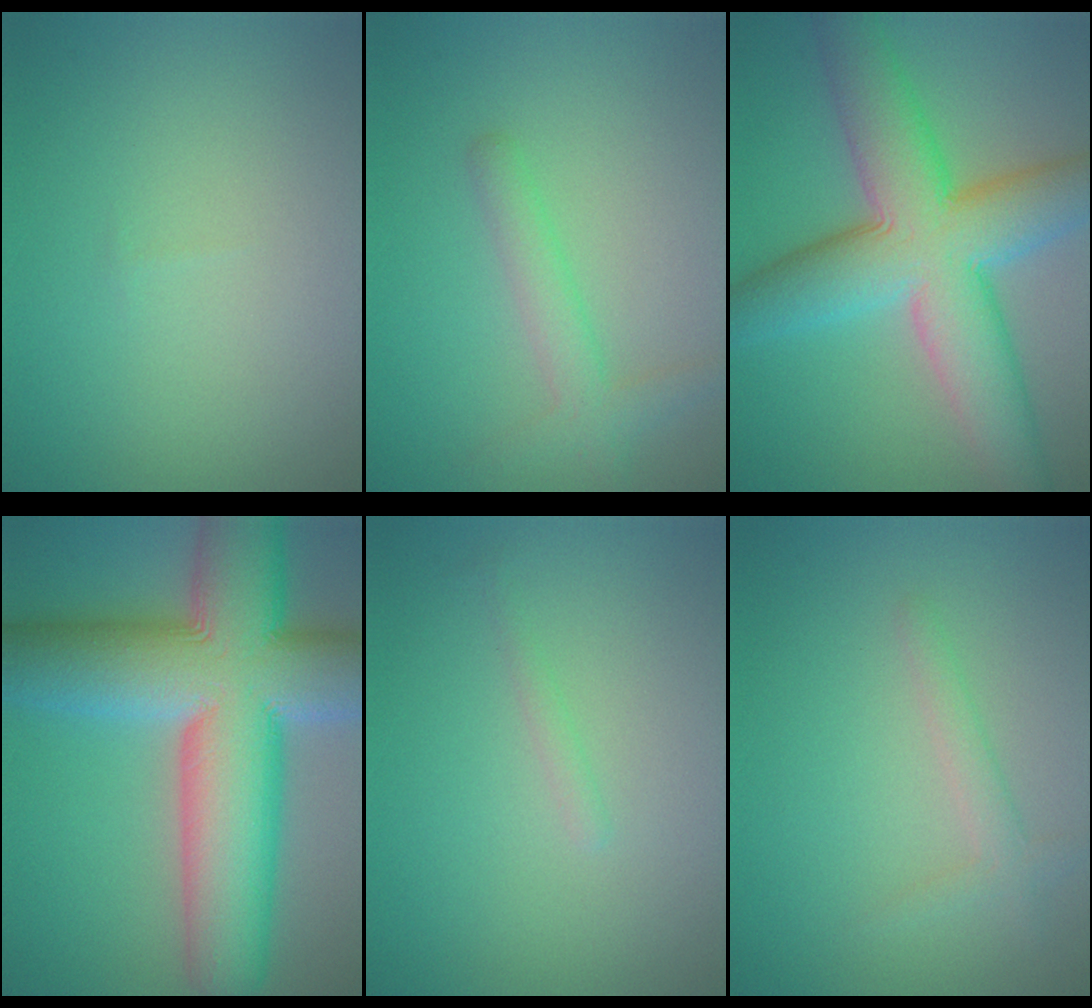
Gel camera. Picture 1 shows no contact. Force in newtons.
{"total": 2.5, "press": 2.5, "slide": 0.1}
{"total": 11.1, "press": 11.1, "slide": 0.3}
{"total": 15.8, "press": 15.8, "slide": 0.9}
{"total": 0.7, "press": 0.7, "slide": 0.1}
{"total": 1.7, "press": 1.7, "slide": 0.1}